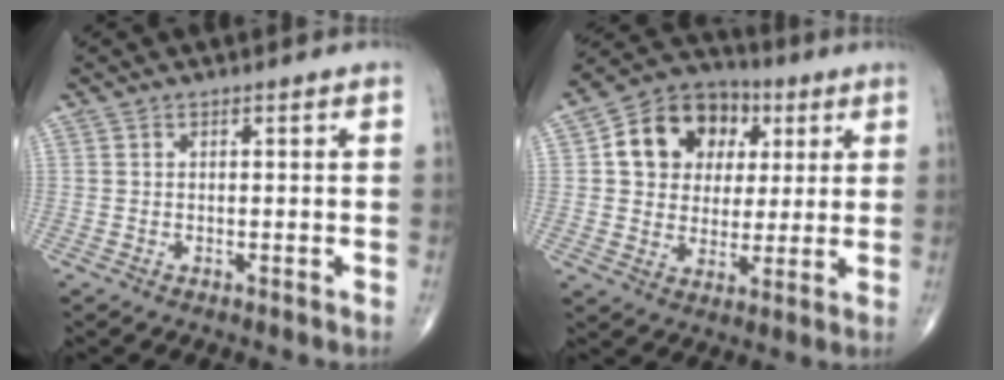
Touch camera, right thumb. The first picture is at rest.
{"total": 14.8, "force": [3.9, 12.1, 7.6], "torque": [-0.090, 0.006, 0.061]}